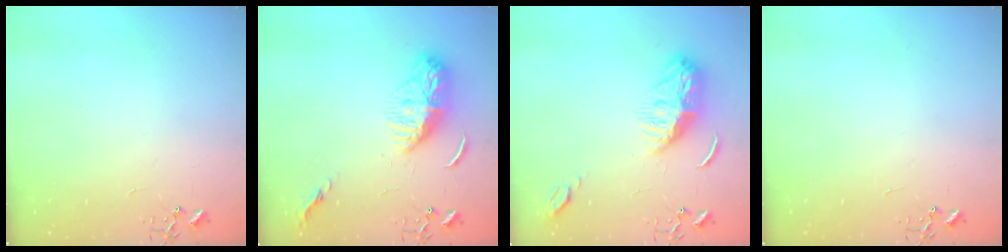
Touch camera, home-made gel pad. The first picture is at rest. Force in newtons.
{"total": 11.6, "press": 11.6, "slide": 1.3}
{"total": 11.0, "press": 11.0, "slide": 0.4}
{"total": 0.0}